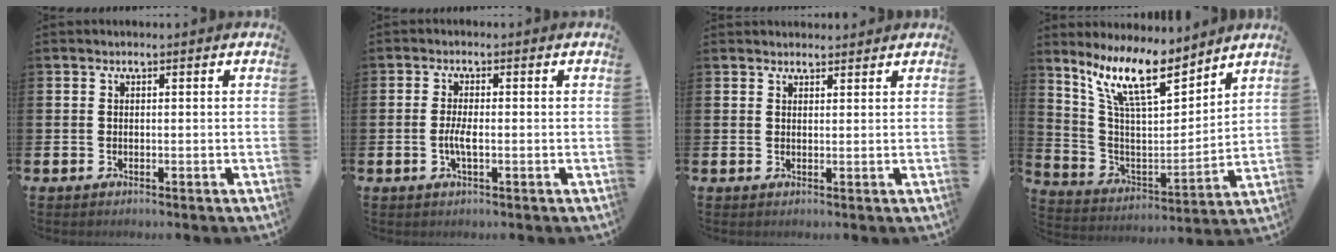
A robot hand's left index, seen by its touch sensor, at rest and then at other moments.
{"total": 2.5, "force": [-0.5, 0.7, 2.3], "torque": [-0.045, -0.005, -0.013]}
{"total": 1.9, "force": [1.8, 0.6, 0.0], "torque": [0.009, -0.007, 0.032]}
{"total": 12.6, "force": [9.7, 3.6, 7.1], "torque": [-0.166, -0.046, 0.172]}